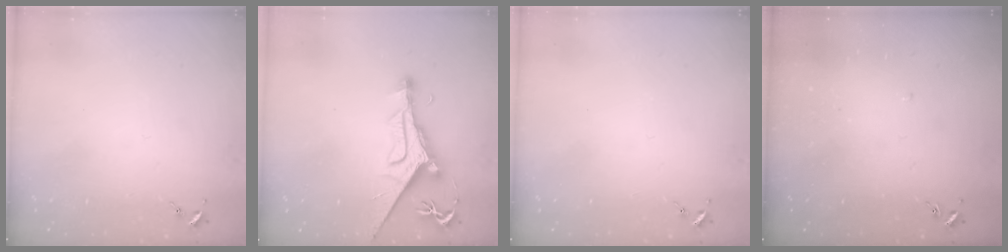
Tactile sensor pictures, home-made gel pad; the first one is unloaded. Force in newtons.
{"total": 10.5, "press": 10.5, "slide": 0.8}
{"total": 0.0}
{"total": 1.4, "press": 1.3, "slide": 0.1}